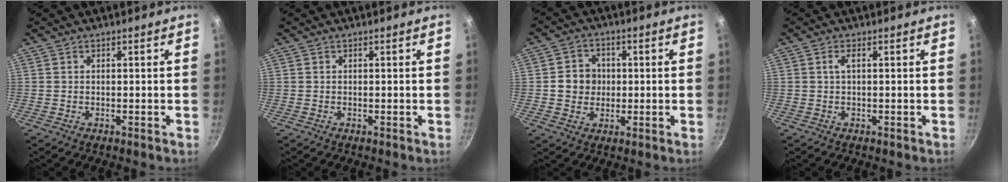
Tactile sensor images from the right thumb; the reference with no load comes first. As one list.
[{"total": 0.0}, {"total": 6.1, "force": [0.1, 5.6, 2.4], "torque": [-0.007, 0.007, -0.007]}, {"total": 1.3, "force": [0.1, 0.3, 1.2], "torque": [-0.025, 0.003, 0.004]}]